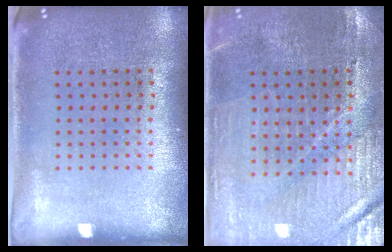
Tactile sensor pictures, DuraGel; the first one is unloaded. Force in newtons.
{"total": 1.3, "press": 1.3, "slide": 0.2}